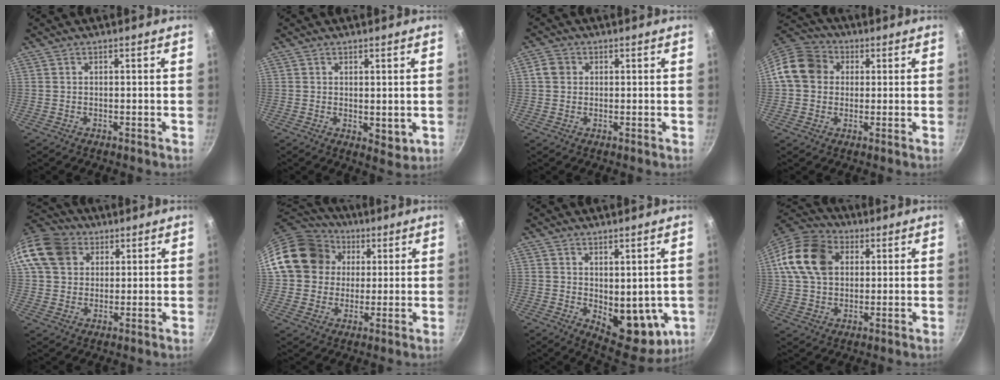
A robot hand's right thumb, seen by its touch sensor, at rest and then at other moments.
{"total": 3.6, "force": [0.6, 2.1, 2.8], "torque": [-0.037, -0.014, 0.011]}
{"total": 3.1, "force": [0.5, 2.7, 1.4], "torque": [-0.016, 0.007, 0.002]}
{"total": 11.1, "force": [1.7, 9.5, 5.4], "torque": [-0.073, 0.025, 0.011]}
{"total": 12.7, "force": [4.9, 10.0, 6.1], "torque": [-0.099, 0.009, 0.080]}
{"total": 16.9, "force": [3.8, 14.8, 7.3], "torque": [-0.114, 0.028, 0.063]}
{"total": 12.6, "force": [-0.1, 7.2, 10.4], "torque": [-0.102, -0.026, 0.019]}
{"total": 16.5, "force": [4.3, 12.1, 10.3], "torque": [-0.187, 0.017, 0.066]}